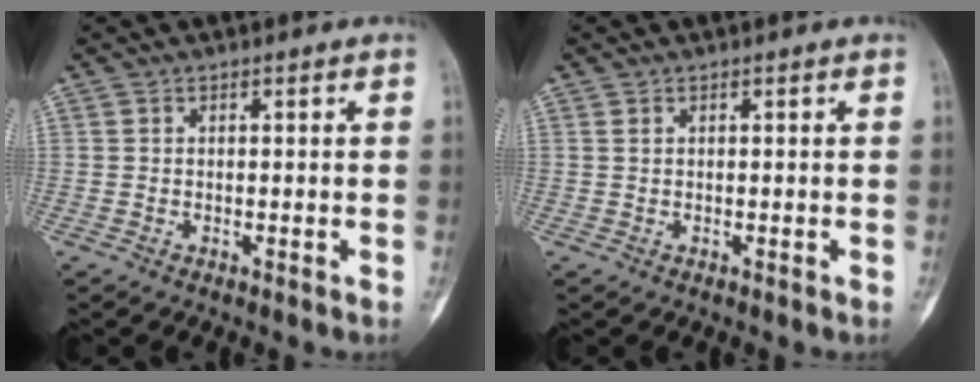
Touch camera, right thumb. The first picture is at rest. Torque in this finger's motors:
{"motor_torque": [0.09, -0.60, 0.15, 0.16, -0.08]}